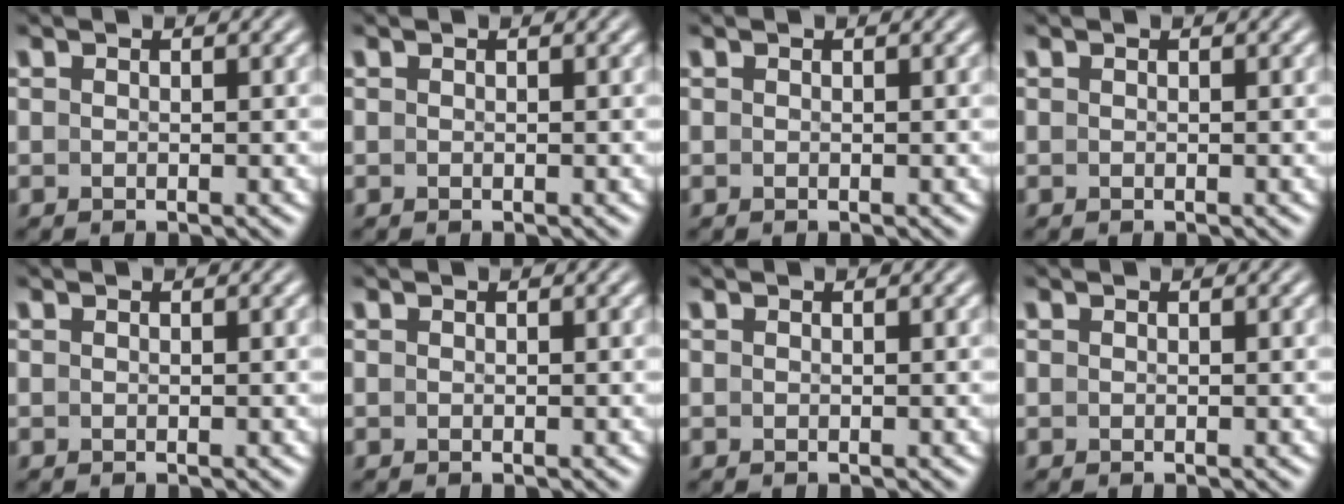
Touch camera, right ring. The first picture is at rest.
{"total": 0.0}
{"total": 1.3, "force": [-0.3, -1.2, -0.4], "torque": [0.015, -0.010, 0.005]}
{"total": 0.0}
{"total": 0.0}
{"total": 0.0}
{"total": 0.0}
{"total": 0.0}